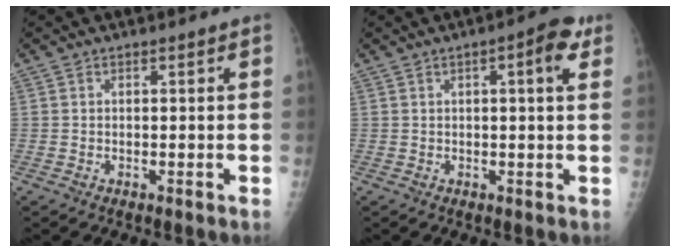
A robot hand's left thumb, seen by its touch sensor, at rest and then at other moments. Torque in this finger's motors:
{"motor_torque": [-0.33, 0.01, -0.21, -0.17, 0.09]}